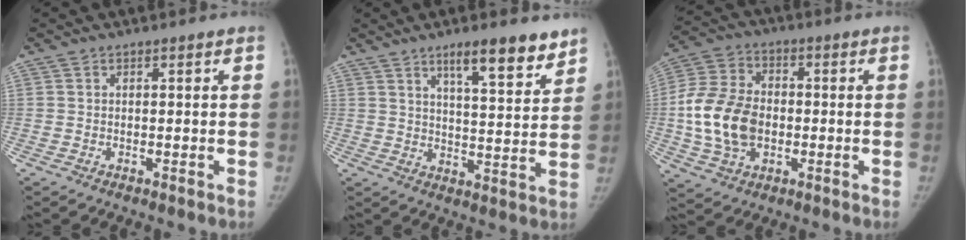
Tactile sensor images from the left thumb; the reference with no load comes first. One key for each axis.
{"total": 10.5, "fx": 7.4, "fy": 2.4, "fz": 7.0, "tx": -0.081, "ty": -0.048, "tz": 0.114}
{"total": 15.2, "fx": -1.7, "fy": 10.8, "fz": 10.7, "tx": -0.199, "ty": 0.018, "tz": -0.030}